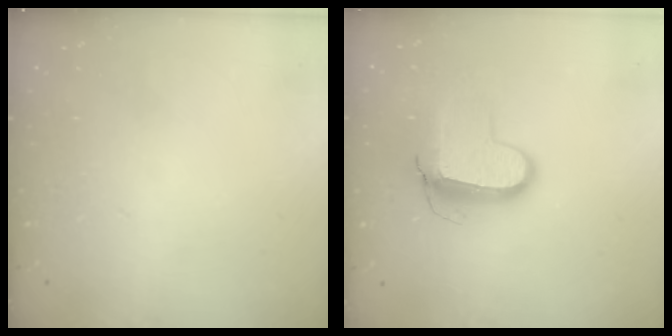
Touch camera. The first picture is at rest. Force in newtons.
{"total": 11.1, "press": 11.0, "slide": 1.0}